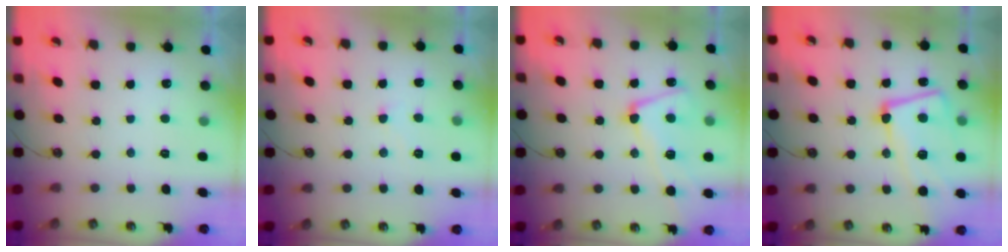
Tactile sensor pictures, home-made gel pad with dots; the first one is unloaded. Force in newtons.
{"total": 5.0, "press": 4.9, "slide": 0.3}
{"total": 6.9, "press": 6.7, "slide": 1.5}
{"total": 12.3, "press": 12.0, "slide": 2.6}